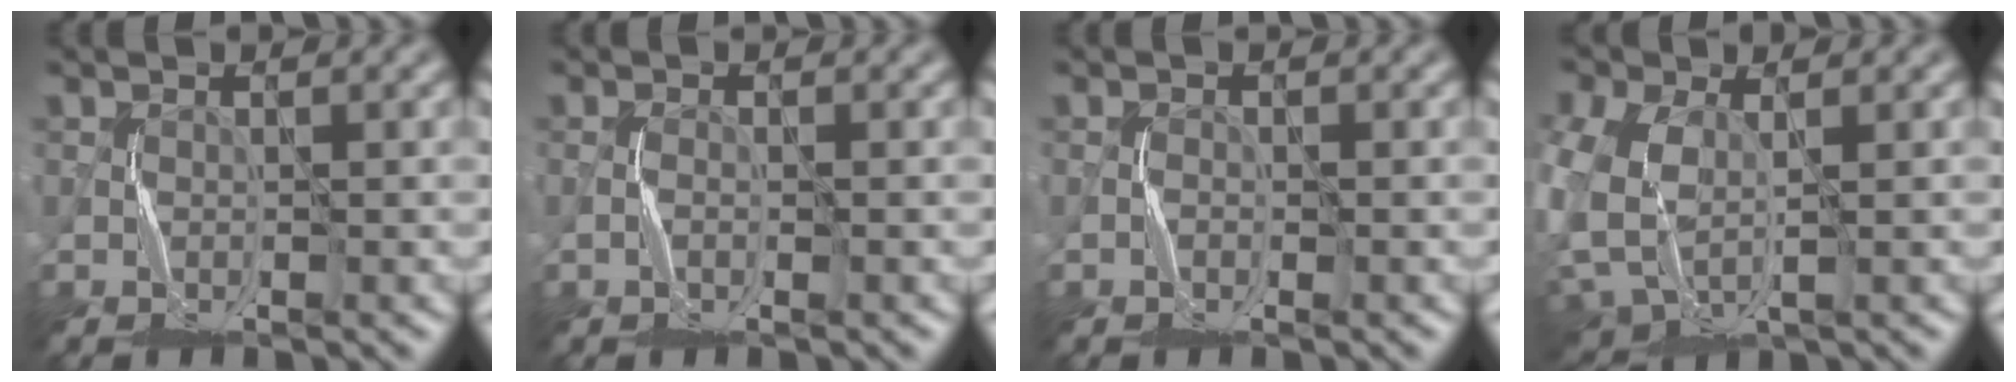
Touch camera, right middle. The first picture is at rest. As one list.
[{"total": 0.9, "force": [-0.5, 0.2, 0.7], "torque": [-0.016, 0.006, -0.009]}, {"total": 0.6, "force": [-0.4, 0.3, 0.4], "torque": [-0.006, 0.006, -0.009]}, {"total": 7.6, "force": [0.1, 5.3, 5.5], "torque": [-0.169, -0.014, 0.011]}]